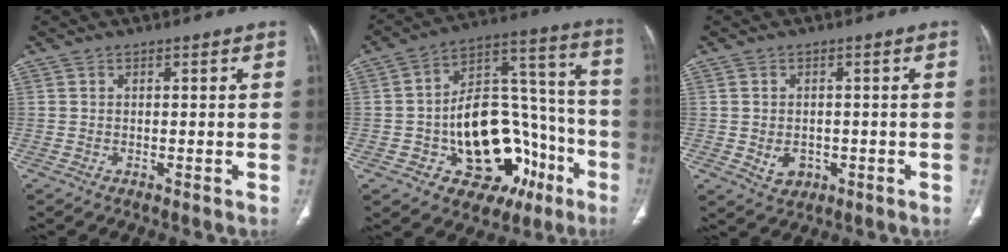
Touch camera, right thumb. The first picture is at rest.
{"total": 25.4, "force": [-8.6, 15.7, 18.0], "torque": [-0.222, 0.075, -0.107]}
{"total": 4.0, "force": [-0.9, 3.2, 2.2], "torque": [-0.025, 0.003, -0.002]}